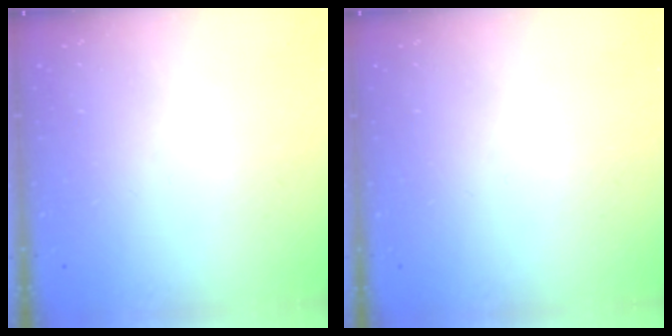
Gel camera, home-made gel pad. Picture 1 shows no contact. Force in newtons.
{"total": 0.0}